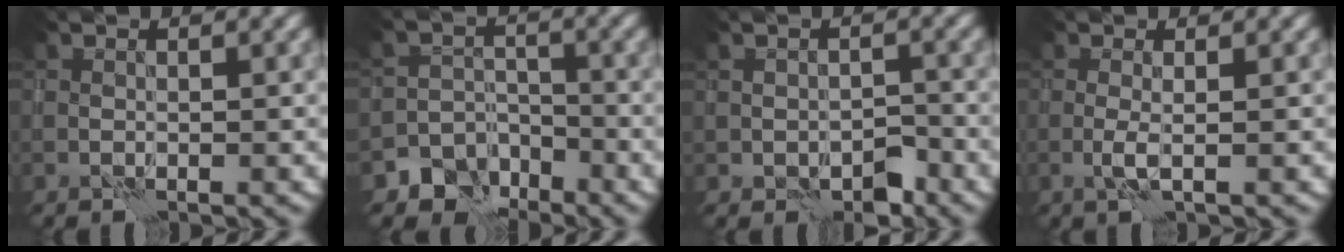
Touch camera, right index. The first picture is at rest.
{"total": 5.1, "force": [-3.9, 3.4, 0.4], "torque": [0.015, -0.005, -0.061]}
{"total": 2.4, "force": [-1.4, 1.6, 1.2], "torque": [-0.008, 0.001, -0.019]}
{"total": 1.2, "force": [-0.1, 0.1, 1.2], "torque": [-0.025, -0.001, -0.006]}